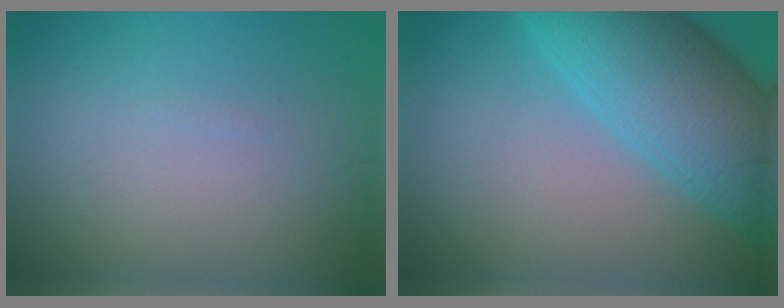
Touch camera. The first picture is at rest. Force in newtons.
{"total": 10.6, "press": 10.6, "slide": 0.3}